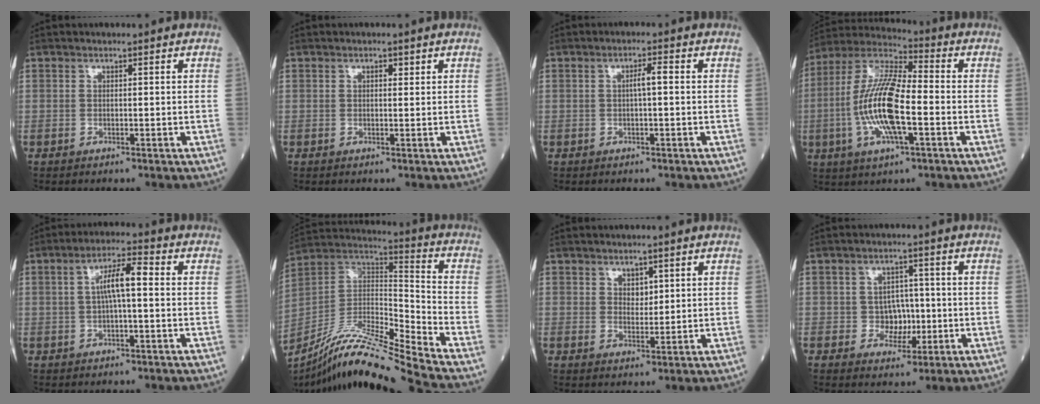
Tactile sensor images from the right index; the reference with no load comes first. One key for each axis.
{"total": 0.8, "fx": 0.5, "fy": 0.4, "fz": 0.5, "tx": -0.009, "ty": -0.001, "tz": 0.006}
{"total": 2.0, "fx": 0.1, "fy": 0.2, "fz": 2.0, "tx": -0.034, "ty": 0.004, "tz": 0.001}
{"total": 15.1, "fx": -2.7, "fy": 3.4, "fz": 14.4, "tx": -0.296, "ty": 0.002, "tz": -0.053}
{"total": 5.8, "fx": 0.4, "fy": 0.9, "fz": 5.7, "tx": -0.103, "ty": 0.019, "tz": 0.006}
{"total": 17.9, "fx": -15.6, "fy": -1.7, "fz": 8.6, "tx": -0.167, "ty": 0.009, "tz": -0.288}
{"total": 2.4, "fx": 1.3, "fy": 1.5, "fz": 1.4, "tx": -0.020, "ty": -0.003, "tz": 0.025}
{"total": 4.0, "fx": -0.6, "fy": 3.4, "fz": 1.9, "tx": -0.015, "ty": 0.008, "tz": -0.007}